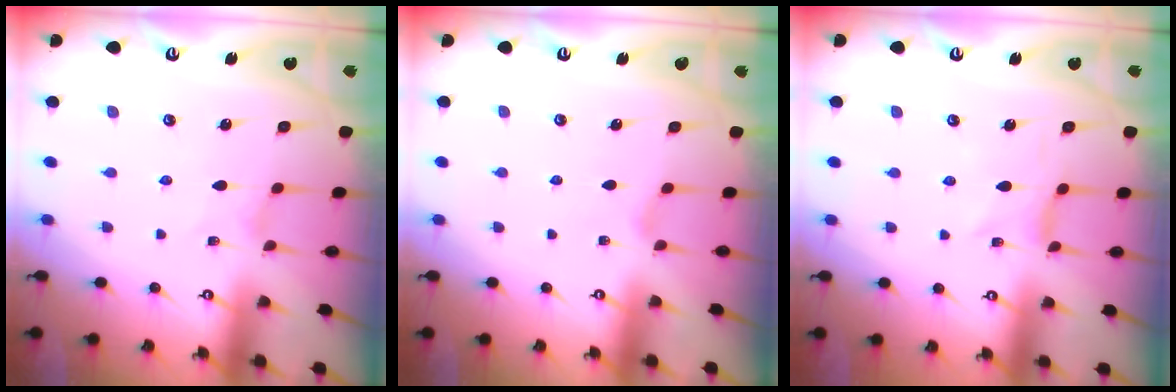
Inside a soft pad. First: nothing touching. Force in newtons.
{"total": 0.6, "press": 0.5, "slide": 0.2}
{"total": 0.0}